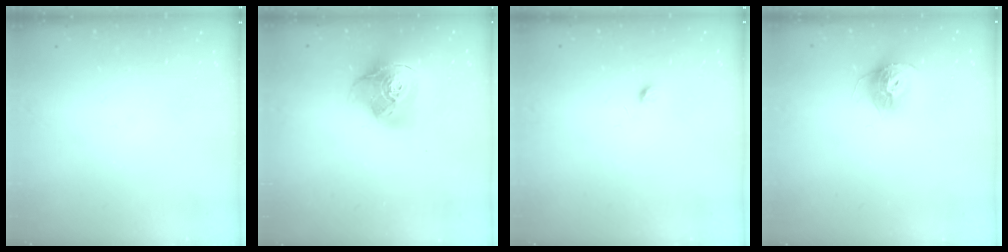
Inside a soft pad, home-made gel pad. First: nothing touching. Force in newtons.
{"total": 19.4, "press": 19.3, "slide": 2.3}
{"total": 3.2, "press": 3.1, "slide": 0.5}
{"total": 12.0, "press": 11.9, "slide": 1.1}